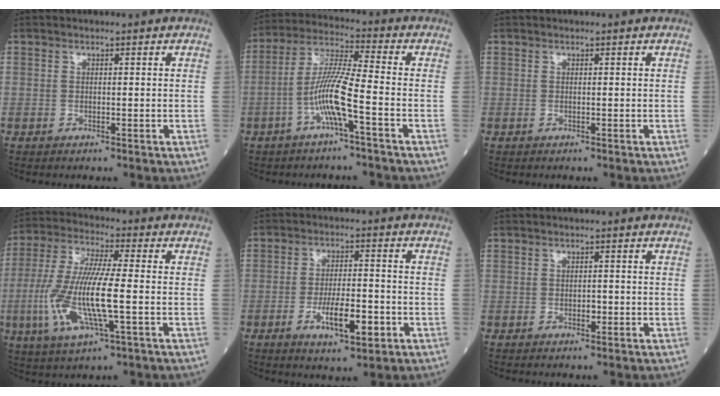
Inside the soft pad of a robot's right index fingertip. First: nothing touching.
{"total": 8.6, "force": [-3.3, -0.2, 8.0], "torque": [-0.162, 0.011, -0.068]}
{"total": 0.0}
{"total": 13.9, "force": [-2.8, 1.8, 13.5], "torque": [-0.289, -0.009, -0.054]}
{"total": 7.4, "force": [-2.8, 1.9, 6.6], "torque": [-0.115, -0.005, -0.044]}
{"total": 0.8, "force": [-0.3, 0.5, 0.6], "torque": [-0.008, 0.002, -0.005]}